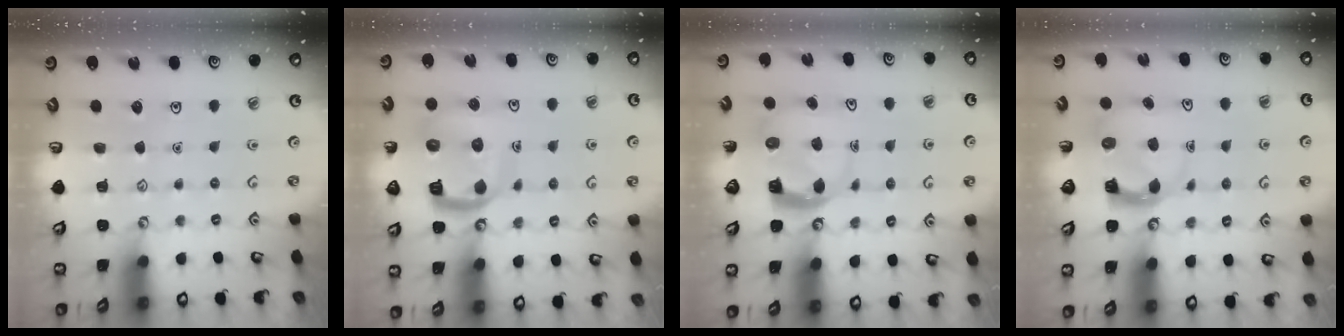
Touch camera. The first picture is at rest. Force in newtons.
{"total": 13.1, "press": 13.0, "slide": 1.5}
{"total": 4.8, "press": 4.8, "slide": 0.5}
{"total": 4.0, "press": 4.0, "slide": 0.3}